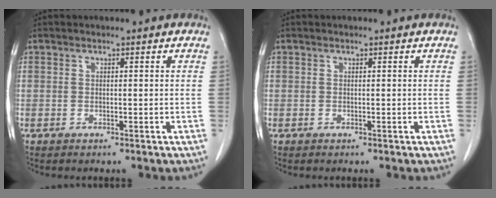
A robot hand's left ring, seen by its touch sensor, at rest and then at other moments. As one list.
[{"total": 0.0}]